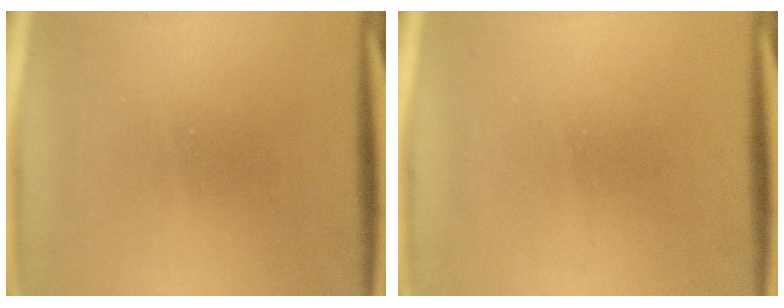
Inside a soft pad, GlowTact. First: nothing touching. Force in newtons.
{"total": 1.4}